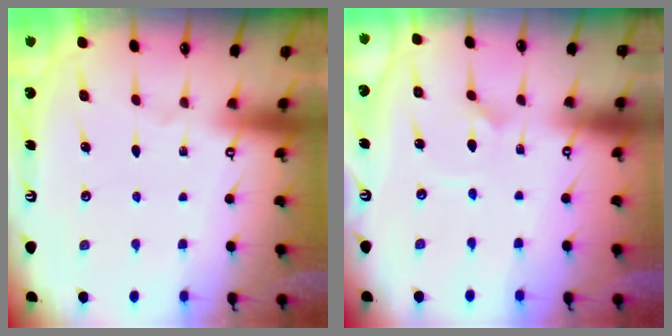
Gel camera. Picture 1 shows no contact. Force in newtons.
{"total": 2.2, "press": 2.2, "slide": 0.4}